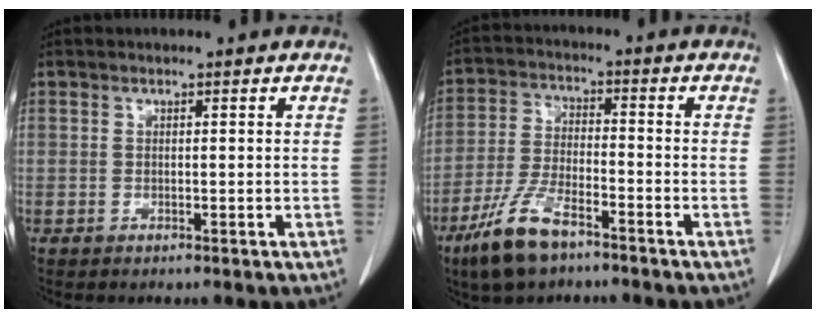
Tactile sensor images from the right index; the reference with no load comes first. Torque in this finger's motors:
{"motor_torque": [1.05, -0.80, 0.54, 0.13]}